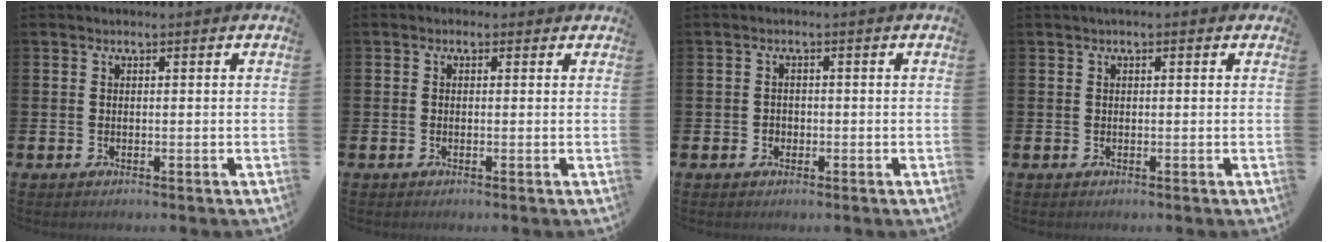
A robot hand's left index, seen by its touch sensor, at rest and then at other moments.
{"total": 0.7, "force": [-0.2, 0.7, 0.3], "torque": [-0.004, 0.007, -0.006]}
{"total": 1.2, "force": [-0.3, 1.1, 0.2], "torque": [-0.002, 0.005, -0.010]}
{"total": 0.5, "force": [0.1, 0.3, 0.4], "torque": [-0.007, 0.007, 0.000]}